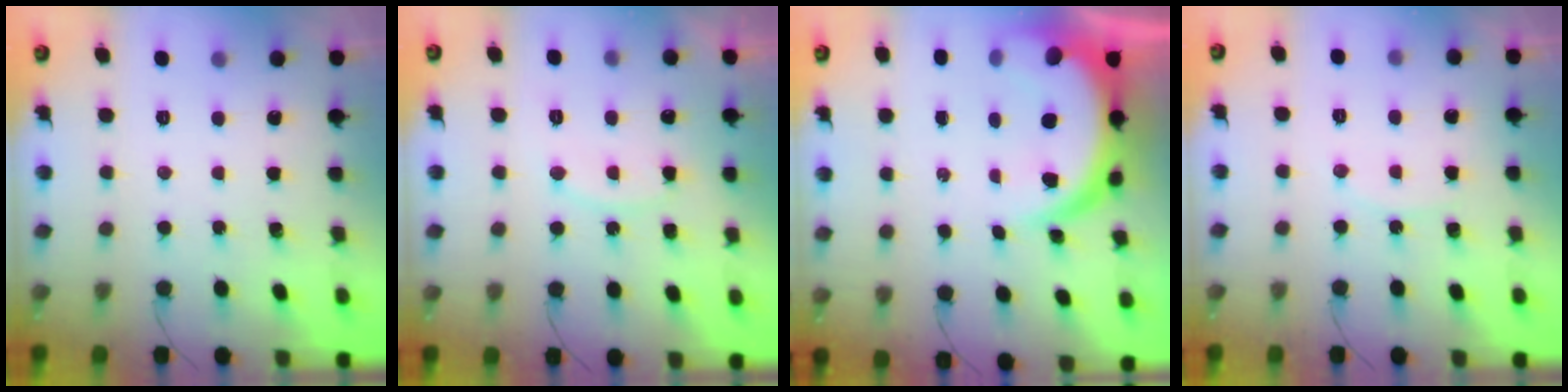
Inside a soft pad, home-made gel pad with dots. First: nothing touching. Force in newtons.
{"total": 8.7, "press": 8.7, "slide": 0.2}
{"total": 9.5, "press": 9.5, "slide": 1.2}
{"total": 4.8, "press": 4.8, "slide": 0.6}